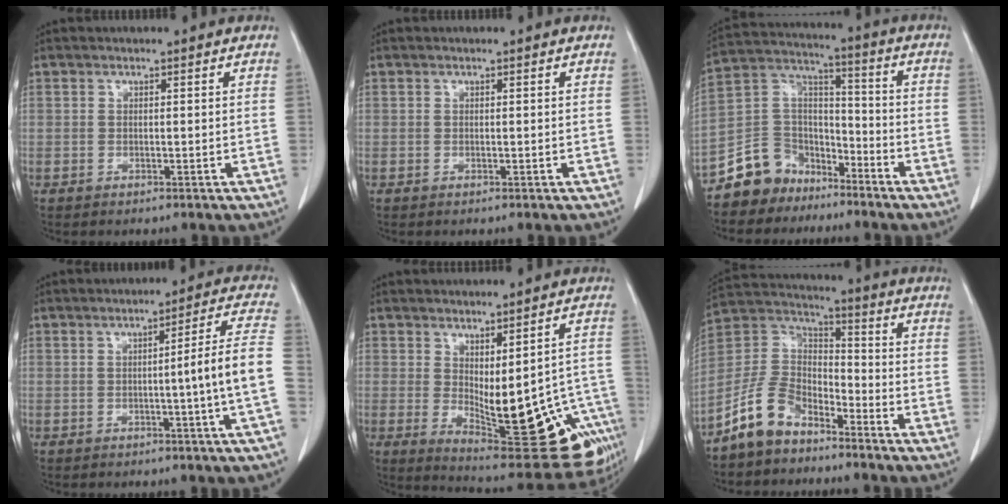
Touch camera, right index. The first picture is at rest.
{"total": 0.0}
{"total": 10.1, "force": [-7.6, 6.6, 1.1], "torque": [-0.028, 0.055, -0.146]}
{"total": 8.0, "force": [-1.5, -1.9, 7.6], "torque": [-0.100, 0.002, -0.023]}
{"total": 18.5, "force": [-5.7, 6.5, 16.3], "torque": [-0.144, 0.000, -0.057]}
{"total": 9.7, "force": [-7.2, 5.0, 4.2], "torque": [-0.101, 0.023, -0.149]}